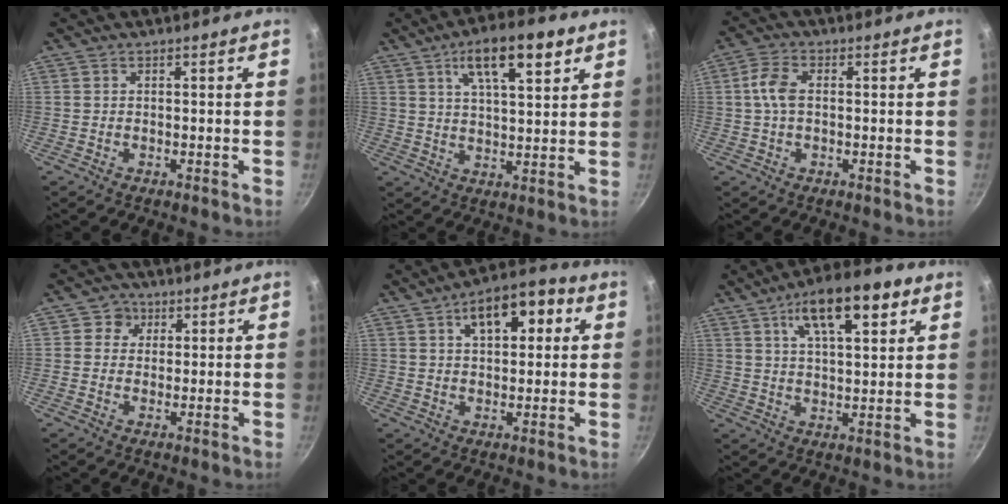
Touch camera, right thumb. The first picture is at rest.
{"total": 12.4, "force": [6.1, 4.4, 9.9], "torque": [-0.143, -0.013, 0.098]}
{"total": 5.1, "force": [0.4, 3.0, 4.1], "torque": [-0.088, 0.012, 0.003]}
{"total": 3.6, "force": [1.3, 3.3, 0.5], "torque": [0.022, 0.000, 0.010]}
{"total": 12.2, "force": [4.1, 6.5, 9.5], "torque": [-0.110, 0.014, 0.054]}
{"total": 14.9, "force": [6.8, 5.9, 11.9], "torque": [-0.168, -0.008, 0.105]}